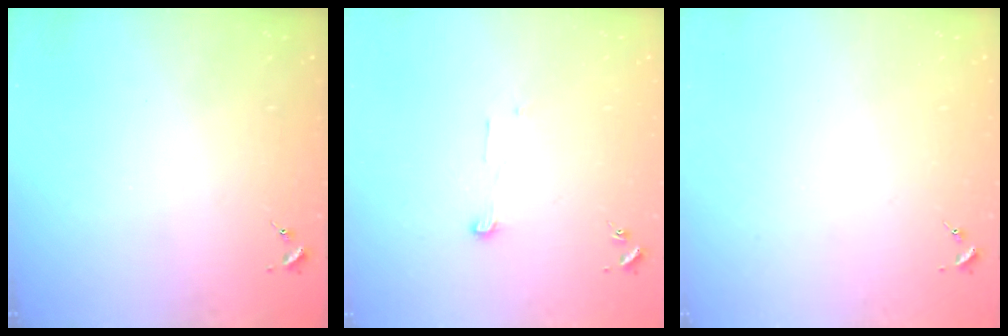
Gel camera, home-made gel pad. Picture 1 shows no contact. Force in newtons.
{"total": 4.1, "press": 4.1, "slide": 0.3}
{"total": 0.0}